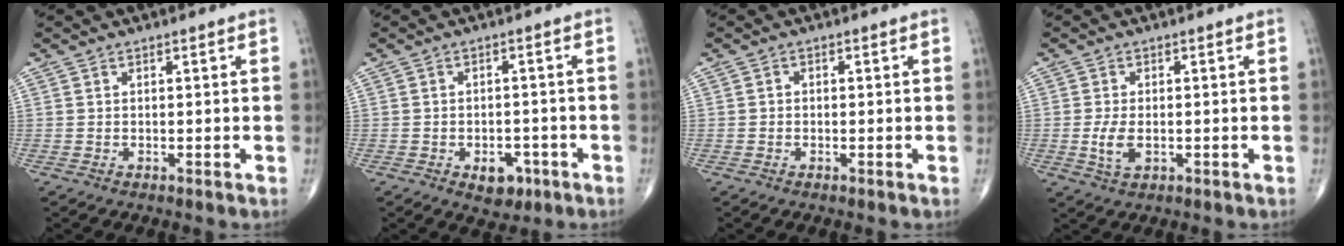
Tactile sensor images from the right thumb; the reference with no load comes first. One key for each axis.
{"total": 5.2, "fx": -2.4, "fy": 3.4, "fz": 3.1, "tx": -0.020, "ty": 0.014, "tz": -0.027}
{"total": 0.7, "fx": -0.2, "fy": 0.6, "fz": 0.3, "tx": 0.000, "ty": 0.002, "tz": -0.008}
{"total": 4.1, "fx": -0.7, "fy": 2.2, "fz": 3.4, "tx": -0.073, "ty": -0.006, "tz": -0.011}